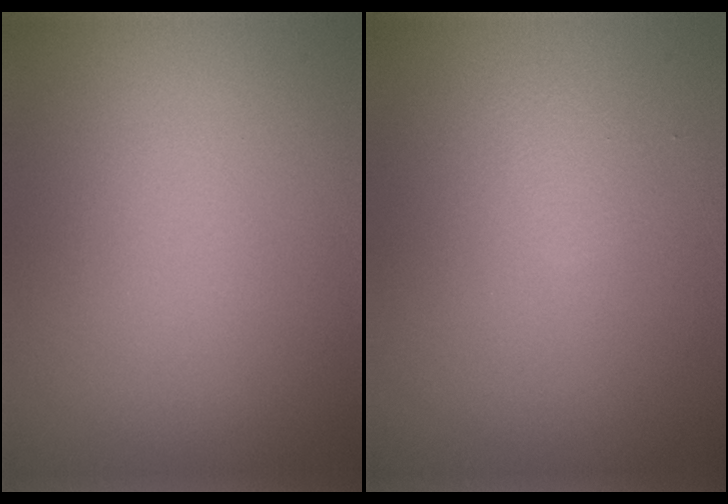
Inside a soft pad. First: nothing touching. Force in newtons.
{"total": 1.0, "press": 1.0, "slide": 0.0}